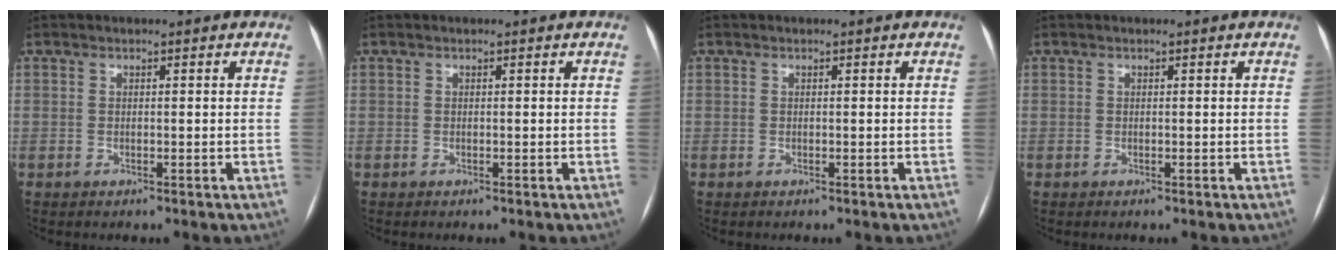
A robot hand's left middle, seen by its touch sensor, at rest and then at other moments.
{"total": 0.0}
{"total": 0.0}
{"total": 0.0}